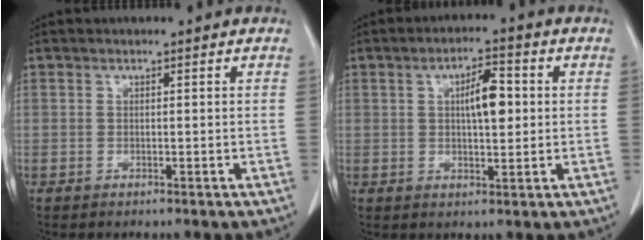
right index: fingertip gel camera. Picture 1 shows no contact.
{"total": 6.1, "force": [1.0, 1.9, 5.7], "torque": [-0.094, 0.010, 0.018]}